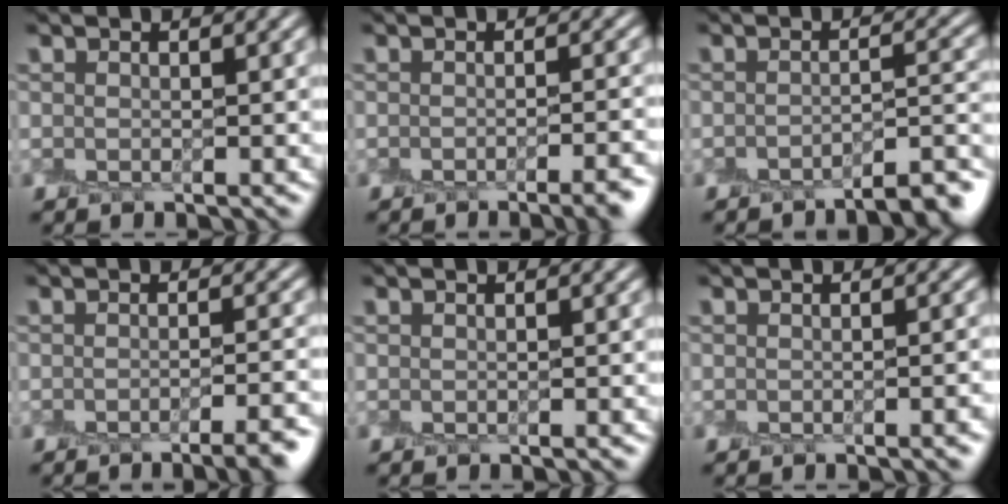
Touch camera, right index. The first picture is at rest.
{"total": 4.2, "force": [-2.9, 1.0, 3.0], "torque": [-0.024, -0.007, -0.030]}
{"total": 4.2, "force": [-3.7, 0.5, 2.0], "torque": [-0.022, 0.004, -0.051]}
{"total": 4.7, "force": [-3.3, 1.0, 3.2], "torque": [-0.031, -0.008, -0.038]}
{"total": 0.0}
{"total": 2.3, "force": [-1.4, 0.5, 1.7], "torque": [-0.014, -0.004, -0.014]}